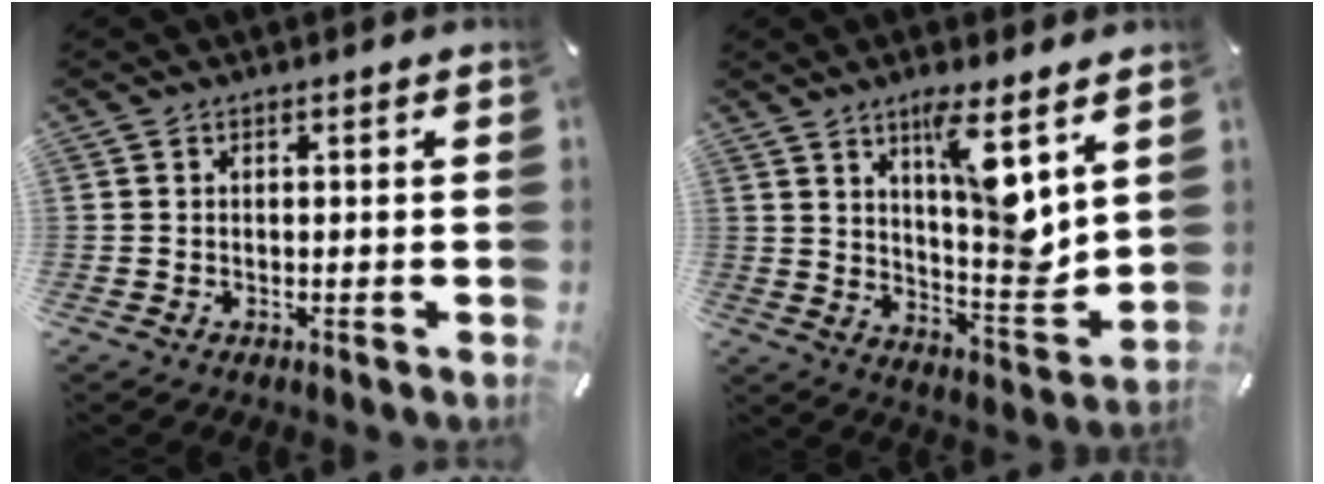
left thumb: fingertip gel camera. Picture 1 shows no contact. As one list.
[{"total": 12.6, "force": [6.9, 3.1, 10.1], "torque": [-0.139, -0.062, 0.115]}]